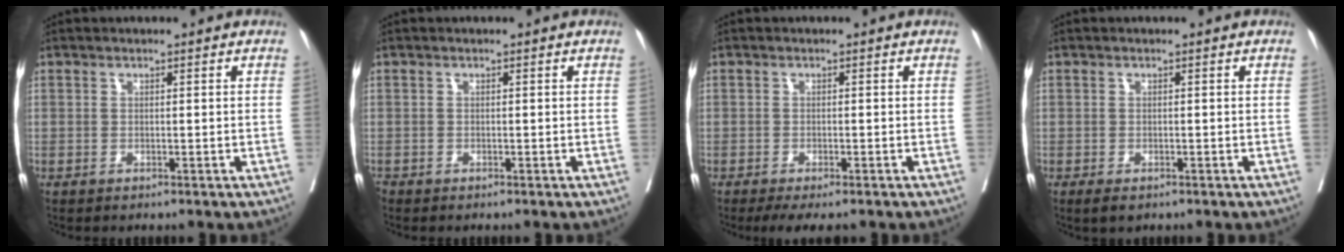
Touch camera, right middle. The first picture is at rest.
{"total": 0.6, "force": [-0.5, 0.2, 0.1], "torque": [-0.007, -0.001, -0.014]}
{"total": 4.4, "force": [-3.4, 1.2, 2.4], "torque": [-0.034, -0.010, -0.052]}
{"total": 1.9, "force": [-1.2, 0.8, 1.2], "torque": [-0.022, -0.004, -0.015]}